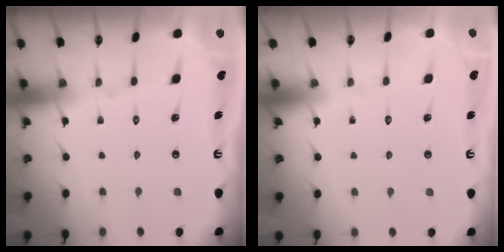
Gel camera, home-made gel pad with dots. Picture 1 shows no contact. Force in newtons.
{"total": 1.8, "press": 1.7, "slide": 0.1}